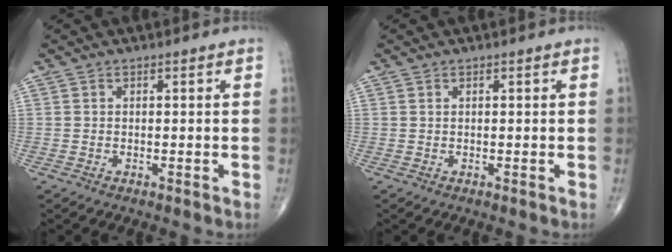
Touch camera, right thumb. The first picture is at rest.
{"total": 0.0}